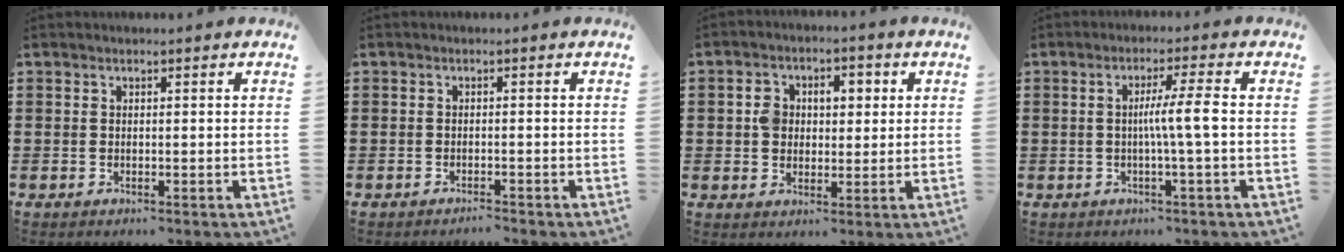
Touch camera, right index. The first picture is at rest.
{"total": 1.1, "force": [-1.1, 0.1, -0.1], "torque": [-0.002, 0.003, -0.024]}
{"total": 4.6, "force": [0.4, 3.8, 2.4], "torque": [-0.055, 0.011, 0.000]}
{"total": 4.8, "force": [-0.4, -0.5, 4.8], "torque": [-0.087, -0.007, -0.014]}